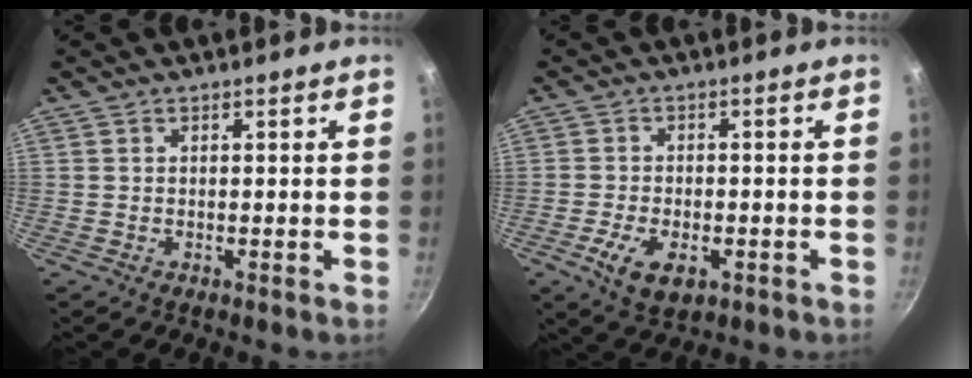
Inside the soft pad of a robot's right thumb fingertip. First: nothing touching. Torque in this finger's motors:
{"motor_torque": [-0.32, 0.38, 0.28, 0.11, 0.06]}